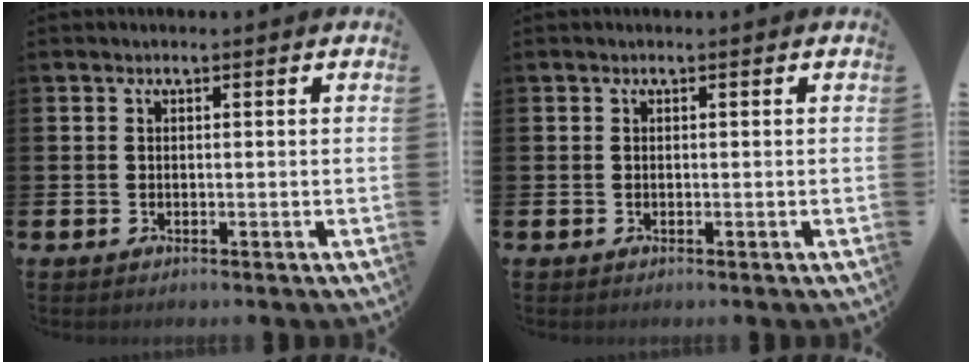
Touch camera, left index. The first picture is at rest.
{"total": 0.0}